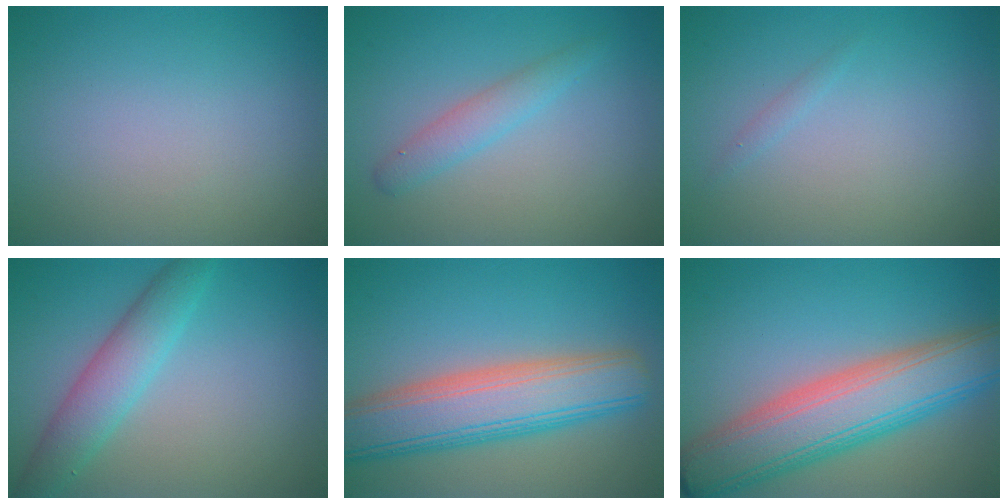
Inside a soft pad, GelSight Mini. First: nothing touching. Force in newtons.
{"total": 1.3, "press": 1.3, "slide": 0.2}
{"total": 0.5, "press": 0.5, "slide": 0.0}
{"total": 4.1, "press": 4.1, "slide": 0.1}
{"total": 8.6, "press": 8.6, "slide": 0.6}
{"total": 9.9, "press": 9.9, "slide": 0.5}